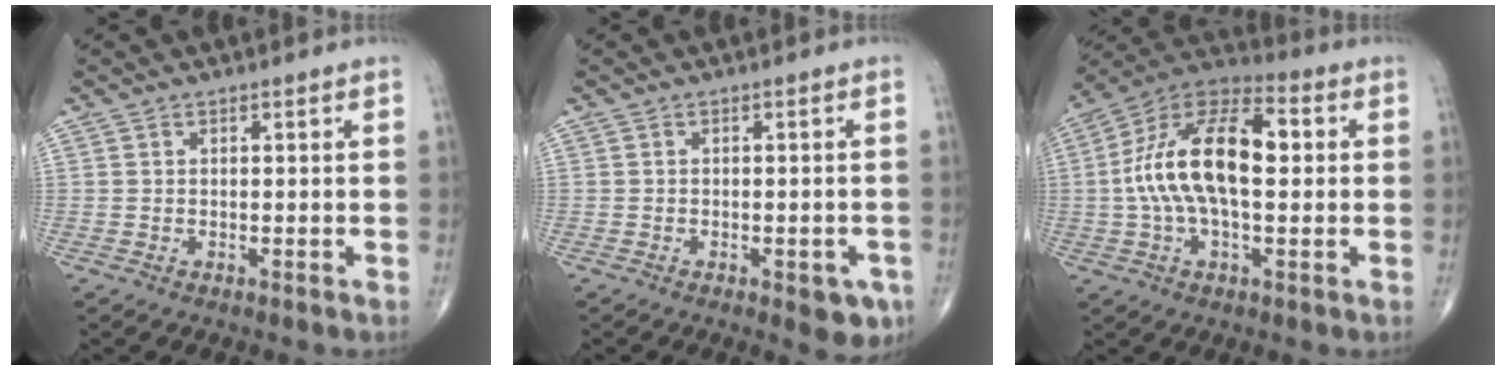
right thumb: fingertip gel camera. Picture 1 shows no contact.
{"total": 5.0, "force": [-2.2, 2.2, 3.9], "torque": [-0.030, 0.004, -0.022]}
{"total": 18.5, "force": [1.3, 8.9, 16.1], "torque": [-0.298, 0.035, 0.013]}